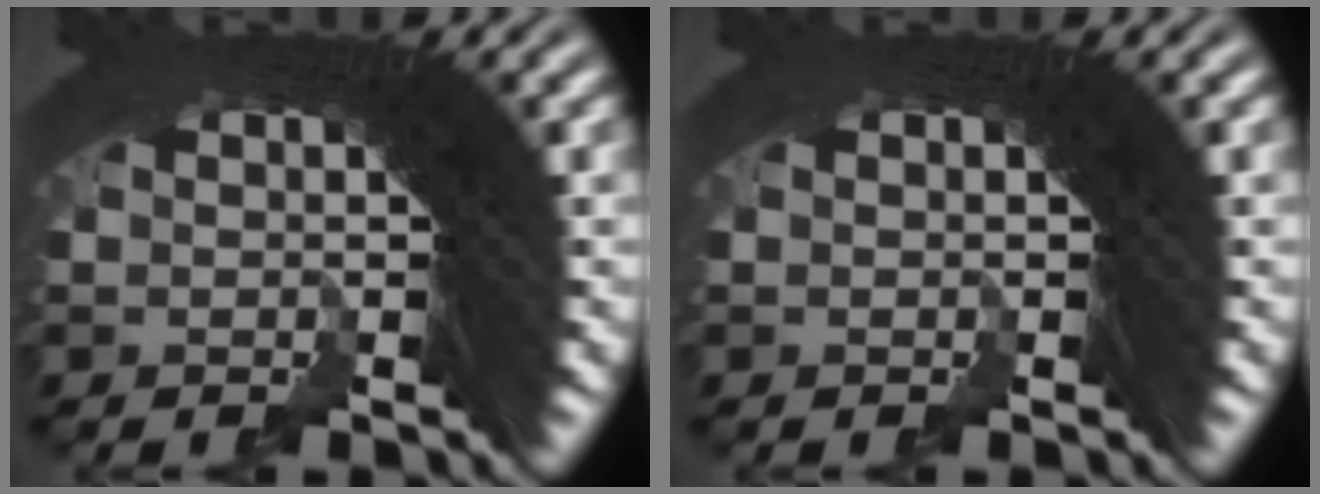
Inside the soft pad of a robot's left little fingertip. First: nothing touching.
{"total": 0.0}